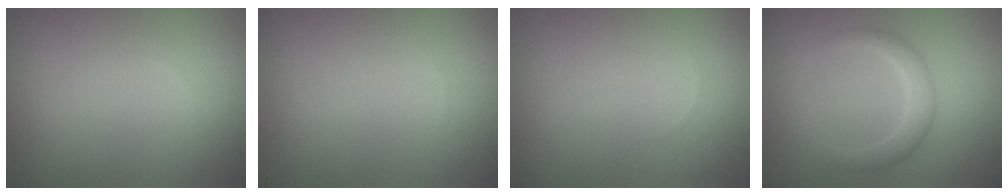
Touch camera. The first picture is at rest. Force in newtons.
{"total": 0.0}
{"total": 0.0}
{"total": 2.4, "press": 2.3, "slide": 0.2}